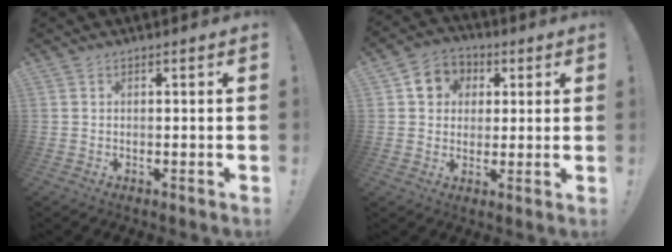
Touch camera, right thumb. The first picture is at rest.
{"total": 8.3, "force": [1.7, 7.8, 2.2], "torque": [-0.024, 0.000, 0.037]}